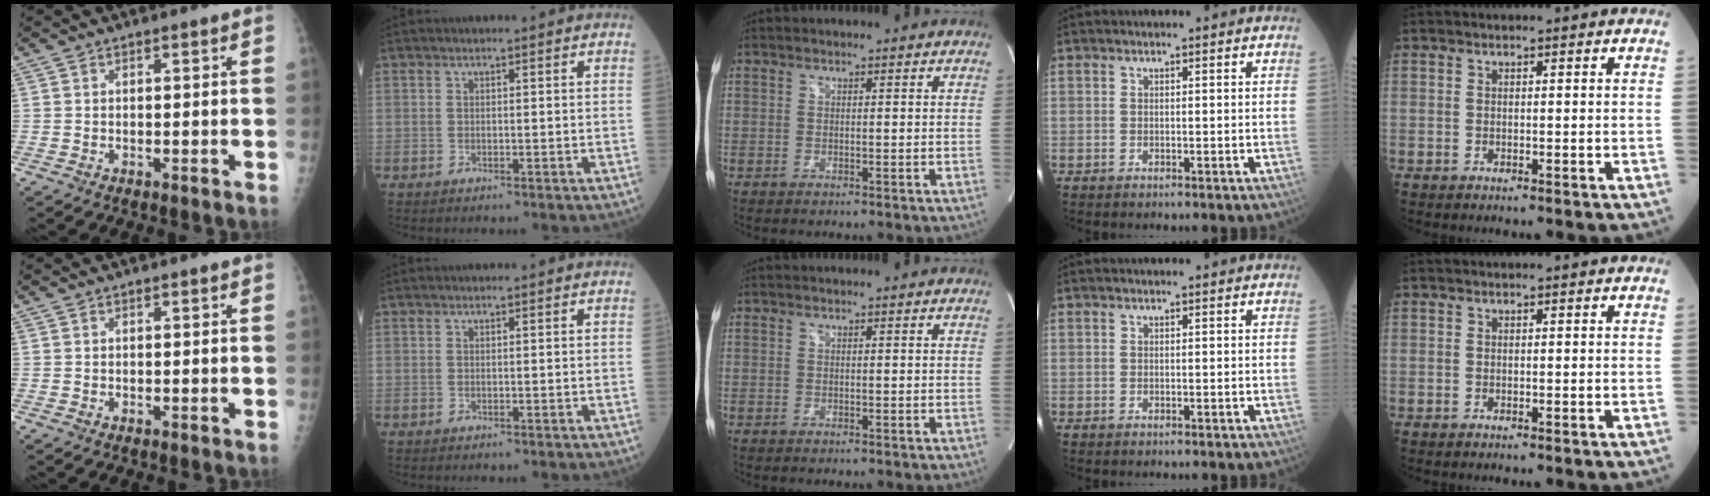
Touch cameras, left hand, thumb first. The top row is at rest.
{}